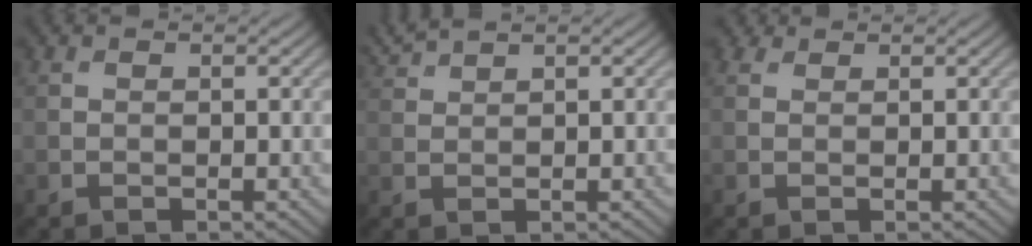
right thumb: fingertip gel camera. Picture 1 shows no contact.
{"total": 2.6, "force": [2.4, 0.0, 0.8], "torque": [-0.027, 0.015, 0.058]}
{"total": 1.2, "force": [1.0, 0.6, 0.2], "torque": [-0.006, 0.003, 0.014]}